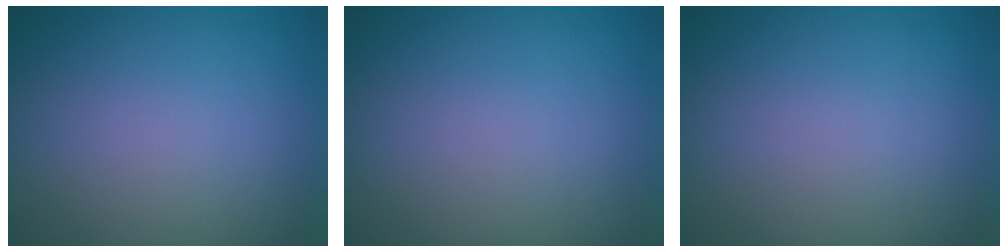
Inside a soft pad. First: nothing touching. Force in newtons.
{"total": 0.0}
{"total": 0.0}